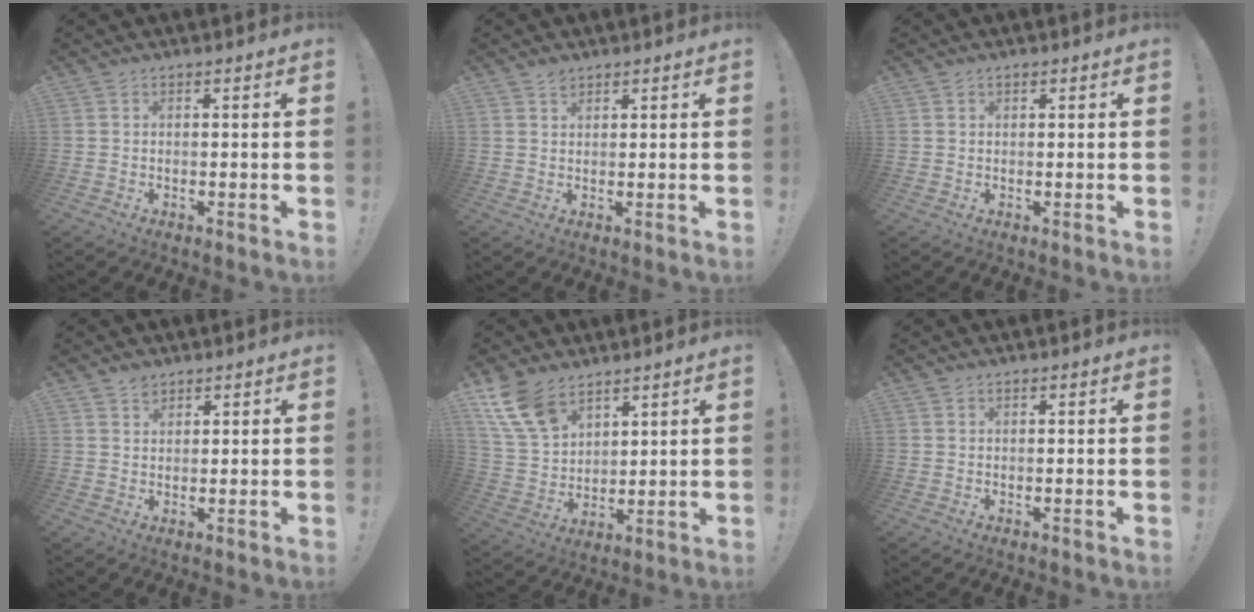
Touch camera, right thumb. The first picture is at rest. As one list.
[{"total": 1.7, "force": [1.3, 1.0, 0.4], "torque": [0.002, -0.009, 0.024]}, {"total": 0.6, "force": [0.4, 0.5, 0.0], "torque": [0.002, 0.001, 0.006]}, {"total": 2.5, "force": [2.0, 1.4, 0.4], "torque": [0.008, -0.016, 0.035]}, {"total": 13.7, "force": [8.8, 8.0, 6.8], "torque": [-0.147, -0.040, 0.173]}, {"total": 0.0}]